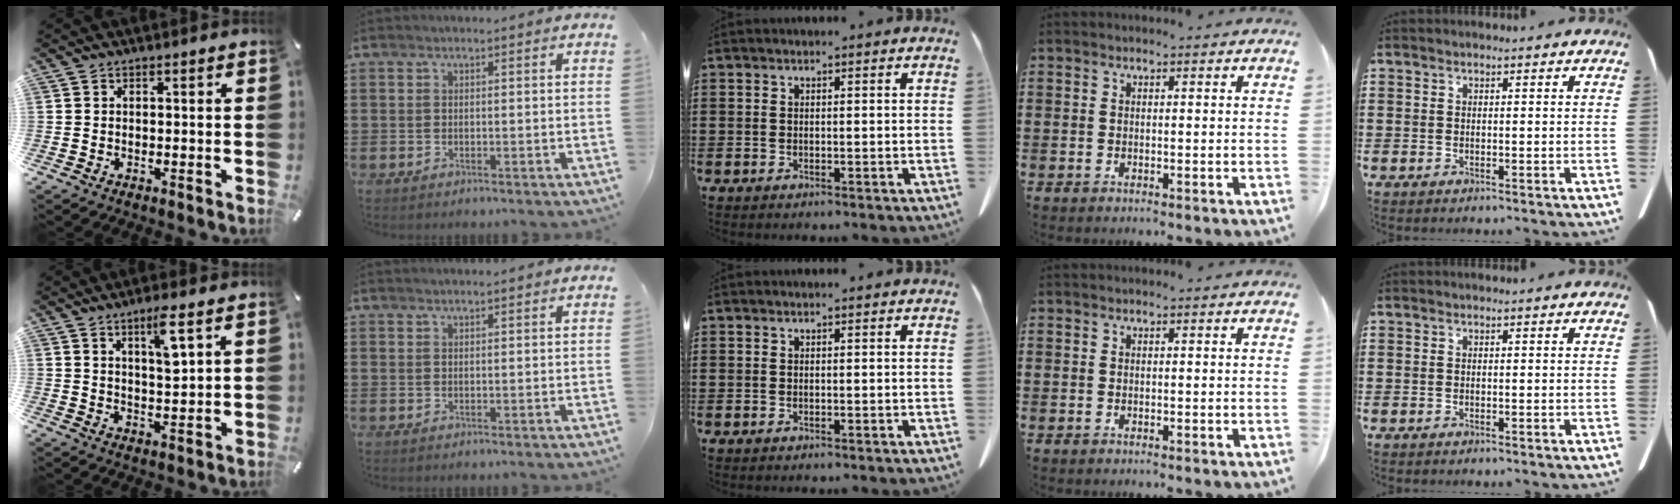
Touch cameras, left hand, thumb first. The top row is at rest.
{"thumb": {"total": 6.7, "force": [3.8, 1.3, 5.4], "torque": [-0.091, -0.017, 0.059]}, "index": {"total": 0.7, "force": [0.6, -0.1, 0.3], "torque": [-0.005, -0.002, 0.013]}}